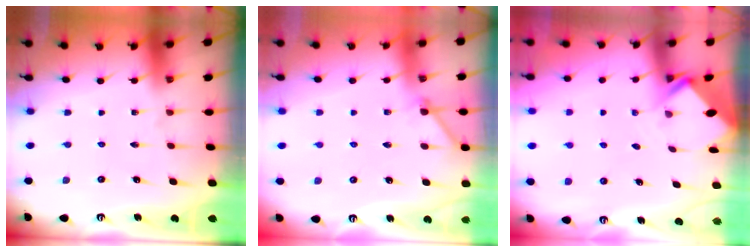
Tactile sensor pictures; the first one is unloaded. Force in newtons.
{"total": 3.1, "press": 3.1, "slide": 0.4}
{"total": 2.8, "press": 2.8, "slide": 0.2}